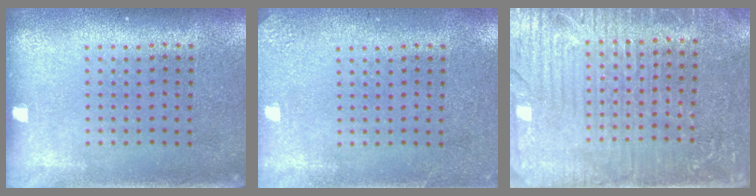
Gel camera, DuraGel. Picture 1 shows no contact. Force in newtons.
{"total": 2.0, "press": 2.0, "slide": 0.3}
{"total": 4.3, "press": 3.9, "slide": 1.6}